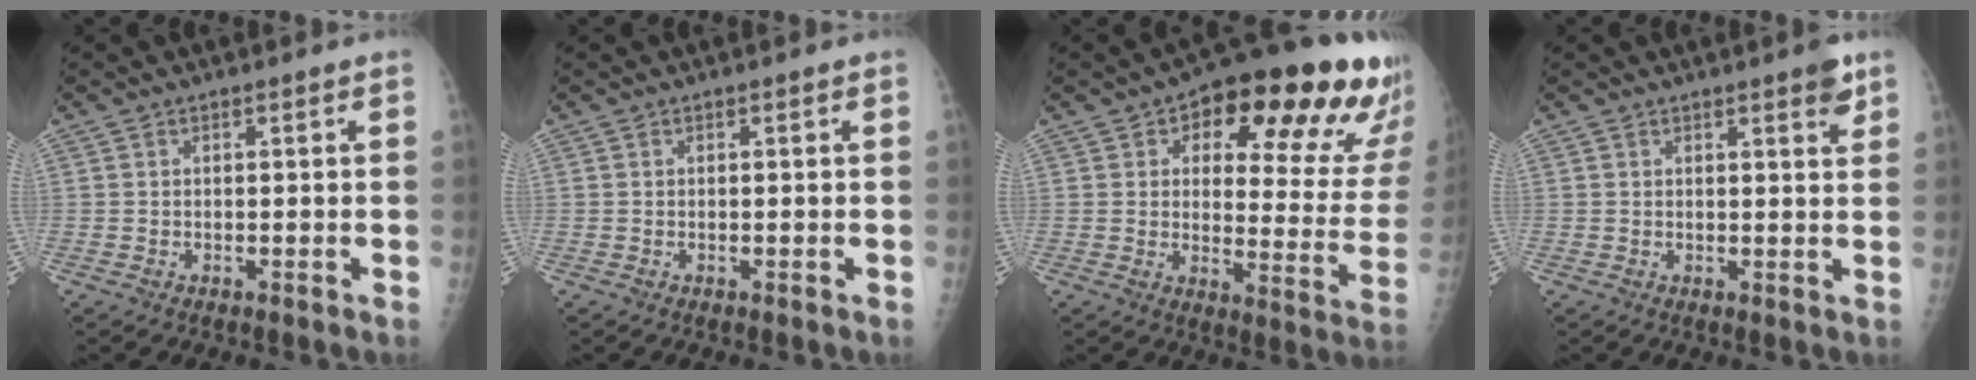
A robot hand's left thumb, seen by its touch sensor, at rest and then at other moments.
{"total": 0.0}
{"total": 24.8, "force": [14.1, 9.6, 18.0], "torque": [-0.189, -0.044, 0.177]}
{"total": 3.2, "force": [2.0, 0.7, 2.3], "torque": [-0.023, -0.010, 0.023]}